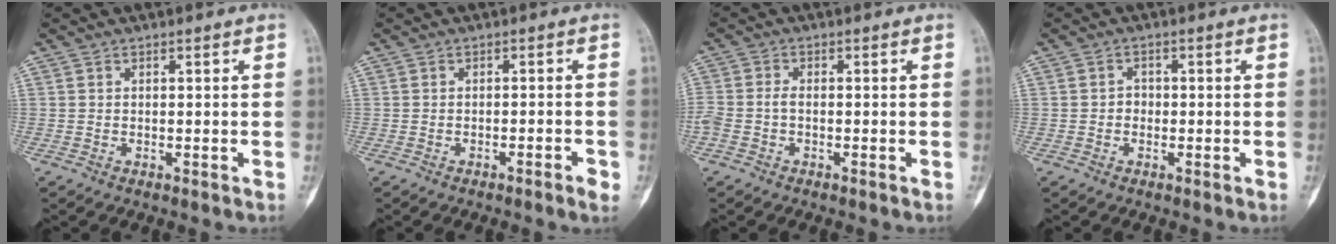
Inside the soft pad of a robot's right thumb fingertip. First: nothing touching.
{"total": 2.2, "force": [-1.2, 0.3, 1.8], "torque": [-0.032, 0.007, -0.017]}
{"total": 3.4, "force": [-1.0, 2.1, 2.5], "torque": [-0.068, 0.010, -0.022]}
{"total": 1.6, "force": [-0.5, 1.4, 0.6], "torque": [0.006, 0.008, -0.012]}